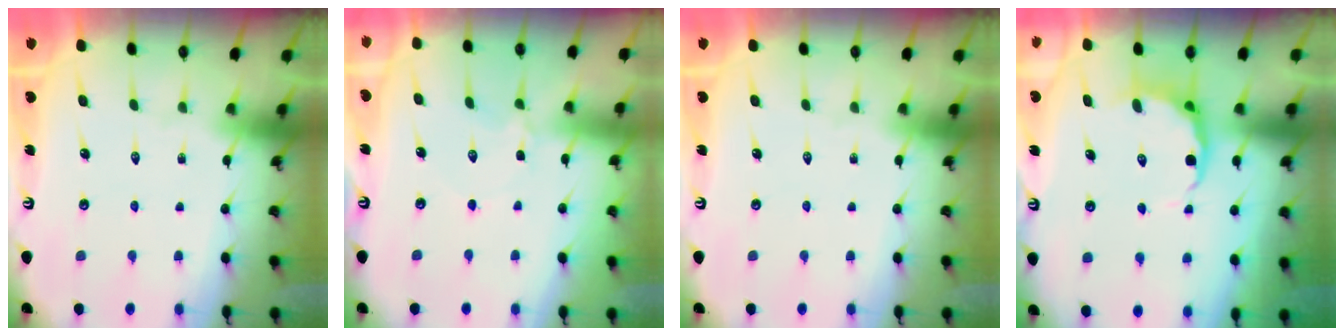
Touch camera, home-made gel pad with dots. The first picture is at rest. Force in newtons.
{"total": 2.7, "press": 2.7, "slide": 0.3}
{"total": 0.0}
{"total": 6.8, "press": 6.3, "slide": 2.5}